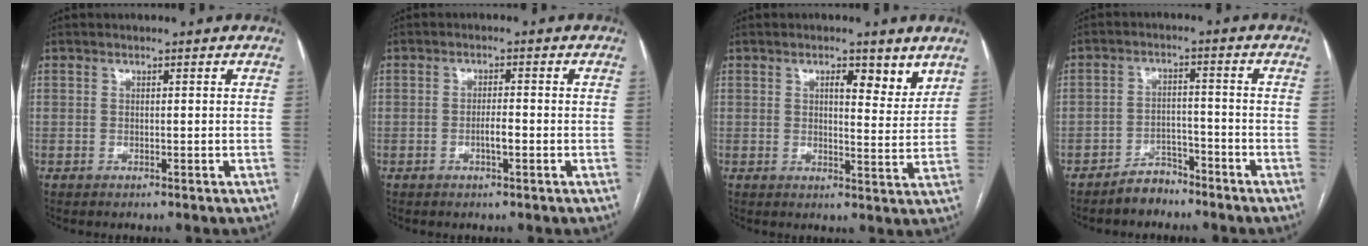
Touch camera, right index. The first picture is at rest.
{"total": 2.3, "force": [-0.8, 0.4, 2.1], "torque": [-0.035, 0.002, -0.012]}
{"total": 5.5, "force": [3.4, 1.9, 3.9], "torque": [-0.043, -0.009, 0.043]}
{"total": 4.3, "force": [-3.7, 2.1, 0.6], "torque": [-0.008, 0.007, -0.062]}